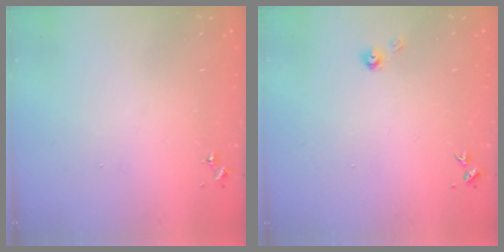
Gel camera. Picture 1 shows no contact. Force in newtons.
{"total": 4.1, "press": 4.1, "slide": 0.4}